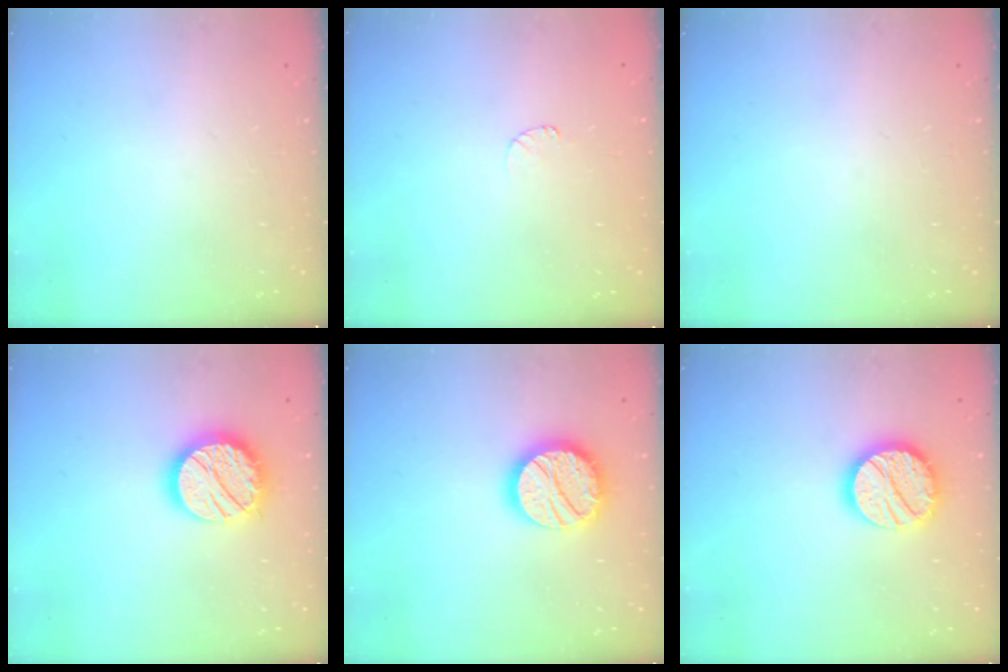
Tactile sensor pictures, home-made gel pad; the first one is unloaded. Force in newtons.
{"total": 3.5, "press": 3.4, "slide": 0.5}
{"total": 0.0}
{"total": 17.1, "press": 17.0, "slide": 1.2}
{"total": 17.8, "press": 17.7, "slide": 1.4}
{"total": 16.5, "press": 16.5, "slide": 1.4}